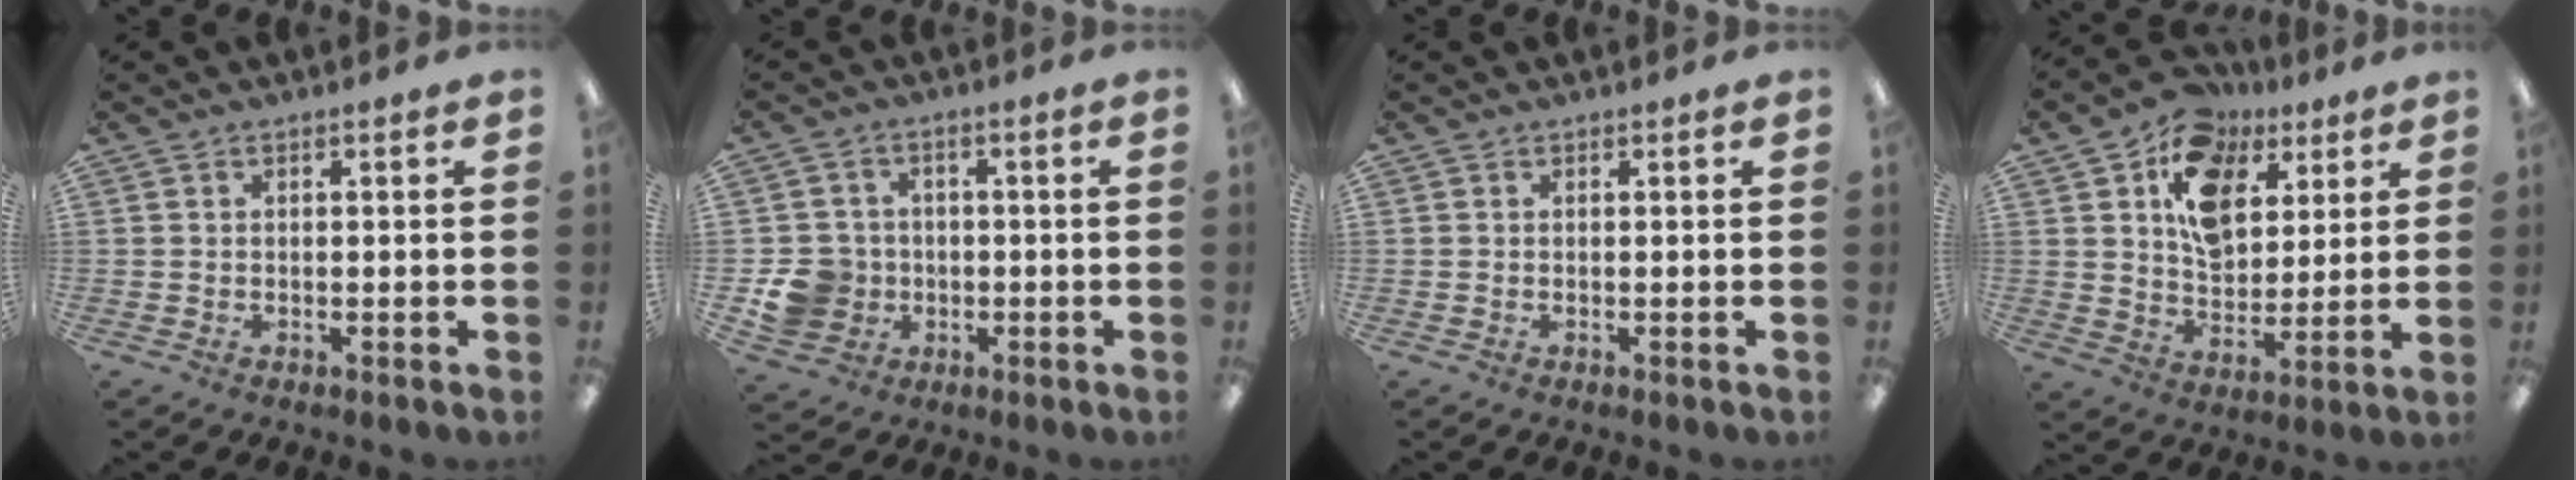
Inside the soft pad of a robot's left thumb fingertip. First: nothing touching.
{"total": 8.6, "force": [-1.7, 8.1, 2.4], "torque": [-0.056, 0.019, -0.024]}
{"total": 0.0}
{"total": 14.3, "force": [7.5, 9.9, 7.1], "torque": [-0.115, -0.032, 0.138]}